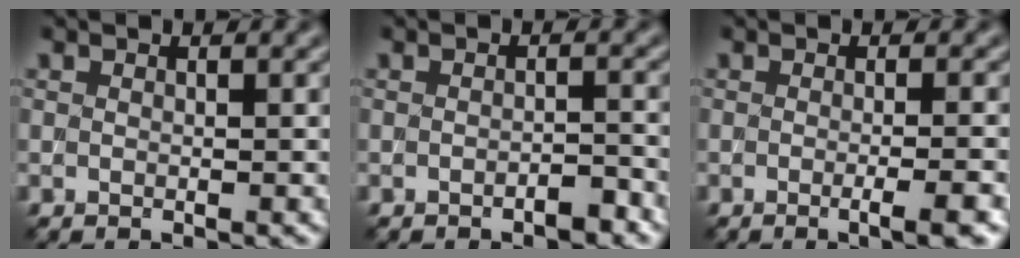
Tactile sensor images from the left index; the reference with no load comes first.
{"total": 1.4, "force": [-1.1, 0.2, 0.9], "torque": [-0.011, 0.006, -0.017]}
{"total": 3.5, "force": [-1.0, 0.9, 3.2], "torque": [-0.029, -0.002, -0.016]}